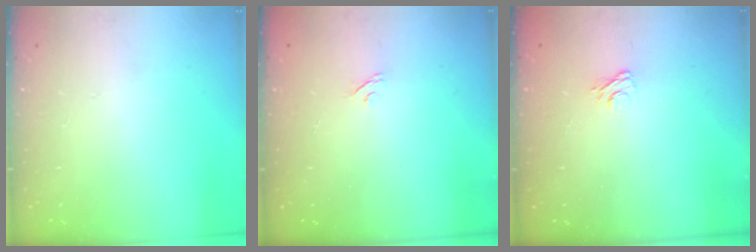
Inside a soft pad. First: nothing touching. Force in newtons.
{"total": 2.2, "press": 1.9, "slide": 1.1}
{"total": 2.9, "press": 2.6, "slide": 1.2}